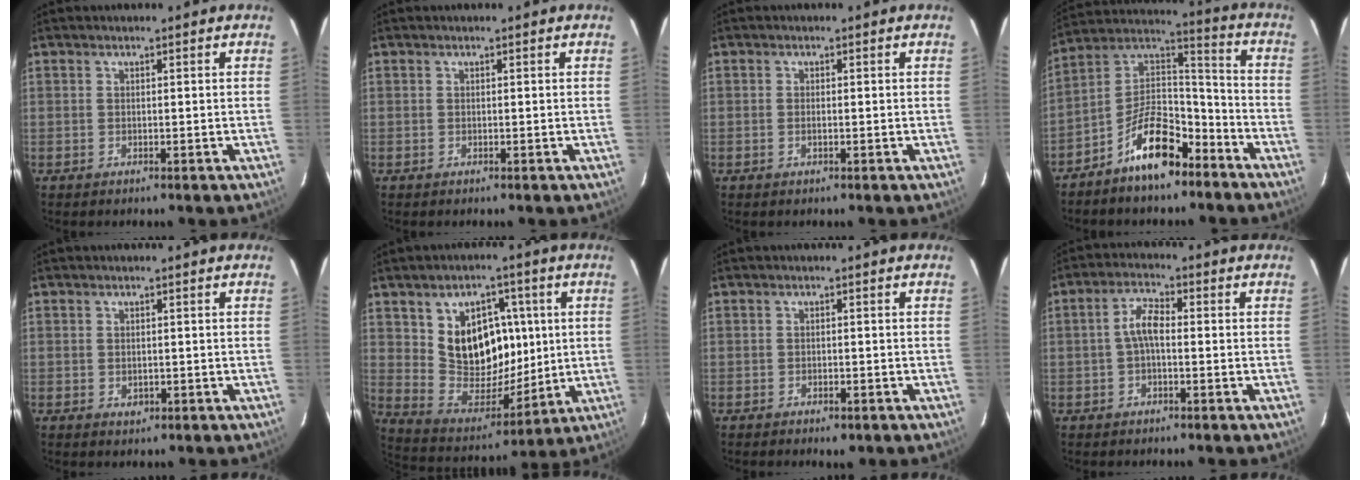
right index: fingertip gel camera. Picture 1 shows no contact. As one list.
[{"total": 0.0}, {"total": 0.7, "force": [-0.2, 0.2, 0.6], "torque": [-0.014, 0.000, -0.004]}, {"total": 14.3, "force": [-8.9, 6.5, 9.1], "torque": [-0.173, 0.039, -0.153]}, {"total": 1.4, "force": [-0.2, 1.2, 0.7], "torque": [-0.008, -0.002, -0.001]}, {"total": 15.0, "force": [4.0, 11.6, 8.6], "torque": [-0.164, 0.013, 0.093]}, {"total": 2.5, "force": [-1.6, 1.2, 1.4], "torque": [-0.029, -0.003, -0.020]}, {"total": 4.1, "force": [-0.7, 1.6, 3.7], "torque": [-0.078, 0.015, -0.015]}]